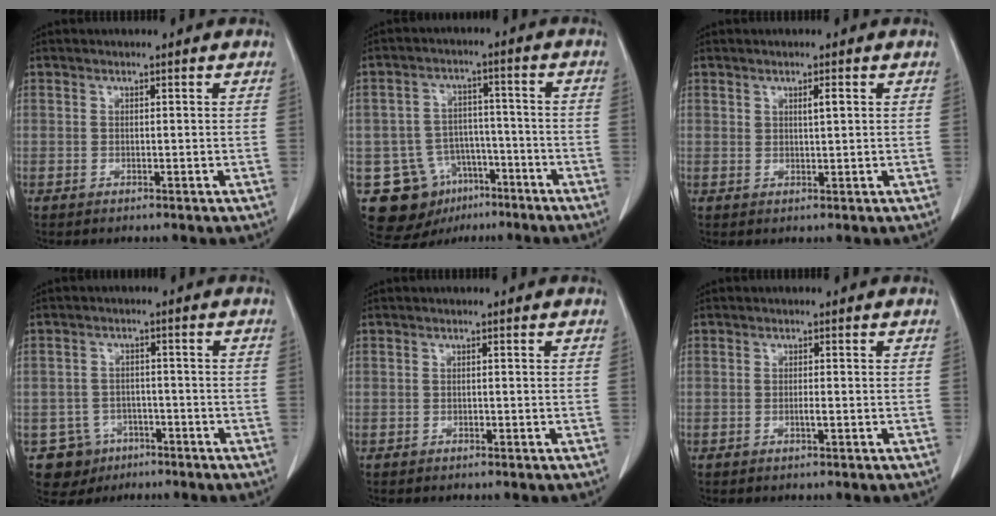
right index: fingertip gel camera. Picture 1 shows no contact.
{"total": 11.2, "force": [-5.8, 8.9, 3.5], "torque": [-0.057, 0.031, -0.077]}
{"total": 1.4, "force": [0.6, 0.3, 1.3], "torque": [-0.021, 0.000, 0.010]}
{"total": 6.1, "force": [-3.0, 5.3, 0.2], "torque": [-0.002, 0.011, -0.036]}
{"total": 0.0}
{"total": 1.0, "force": [-0.4, 0.0, 0.9], "torque": [-0.018, 0.001, -0.007]}